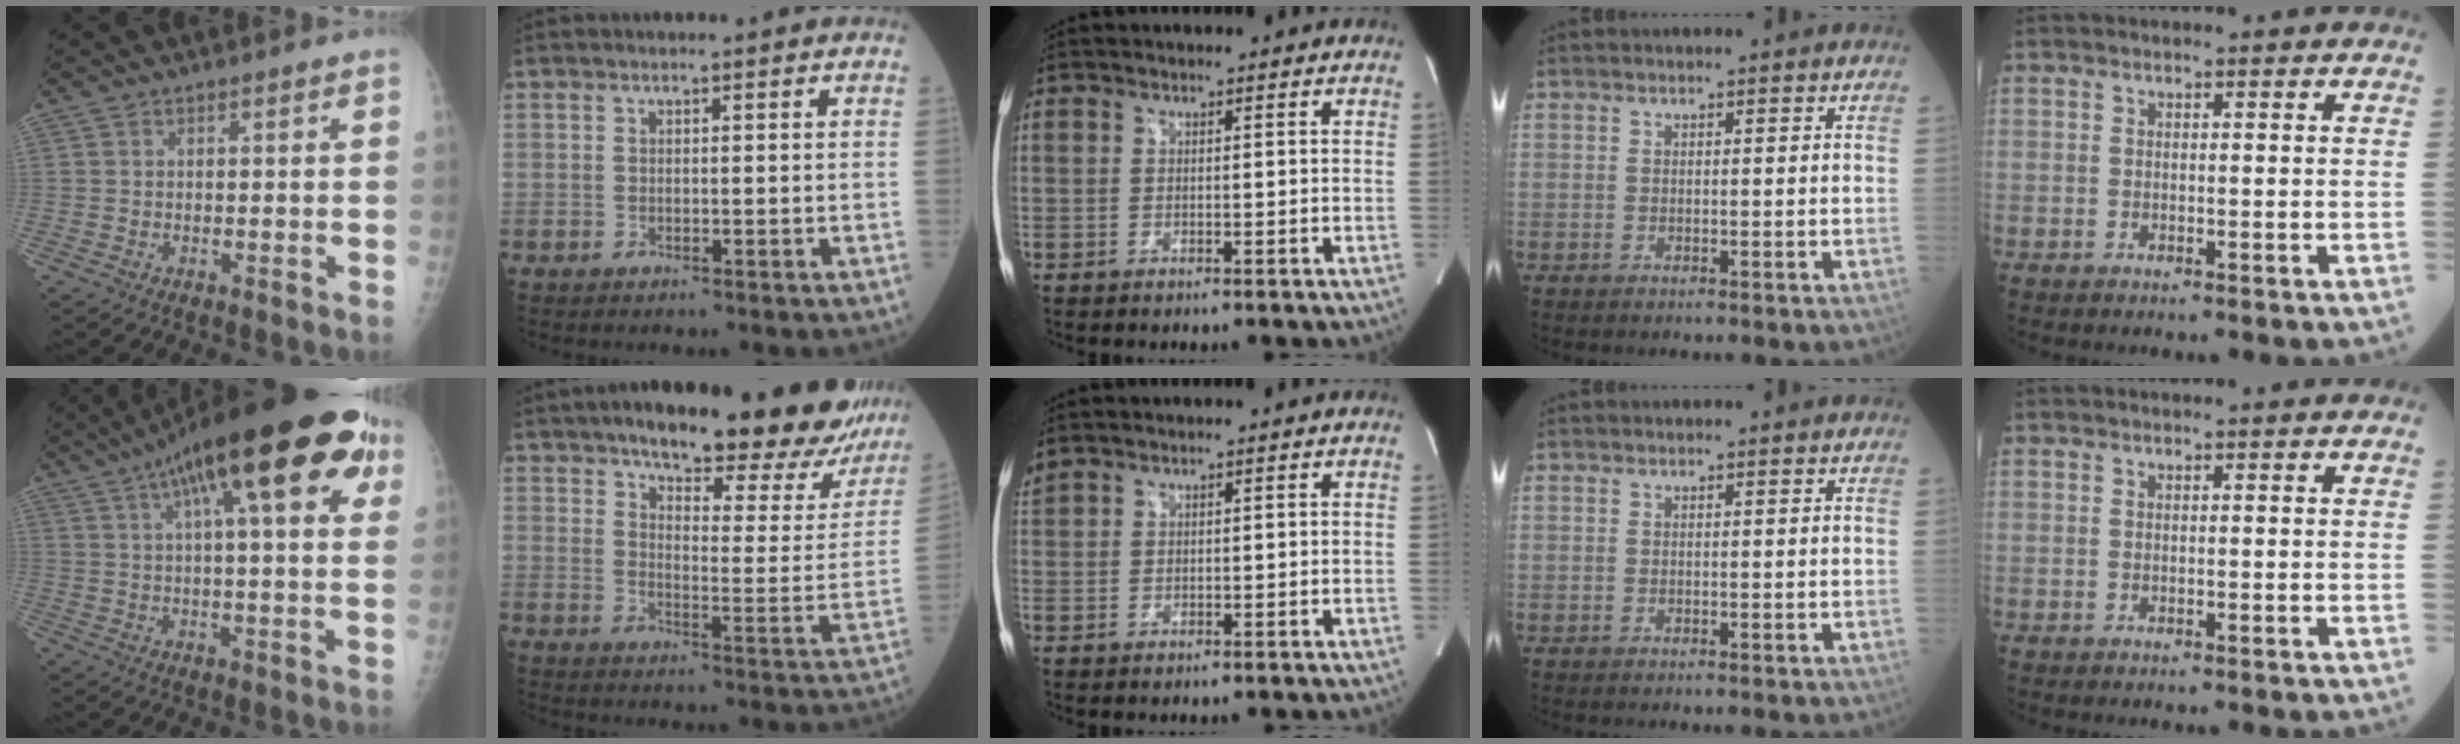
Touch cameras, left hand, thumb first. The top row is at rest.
{"thumb": {"total": 25.6, "force": [11.4, 7.3, 21.7], "torque": [-0.317, 0.020, 0.161]}, "index": {"total": 23.1, "force": [19.4, 4.8, 11.6], "torque": [-0.143, -0.041, 0.228]}, "middle": {"total": 1.6, "force": [1.5, 0.2, 0.4], "torque": [-0.026, 0.020, 0.038]}}